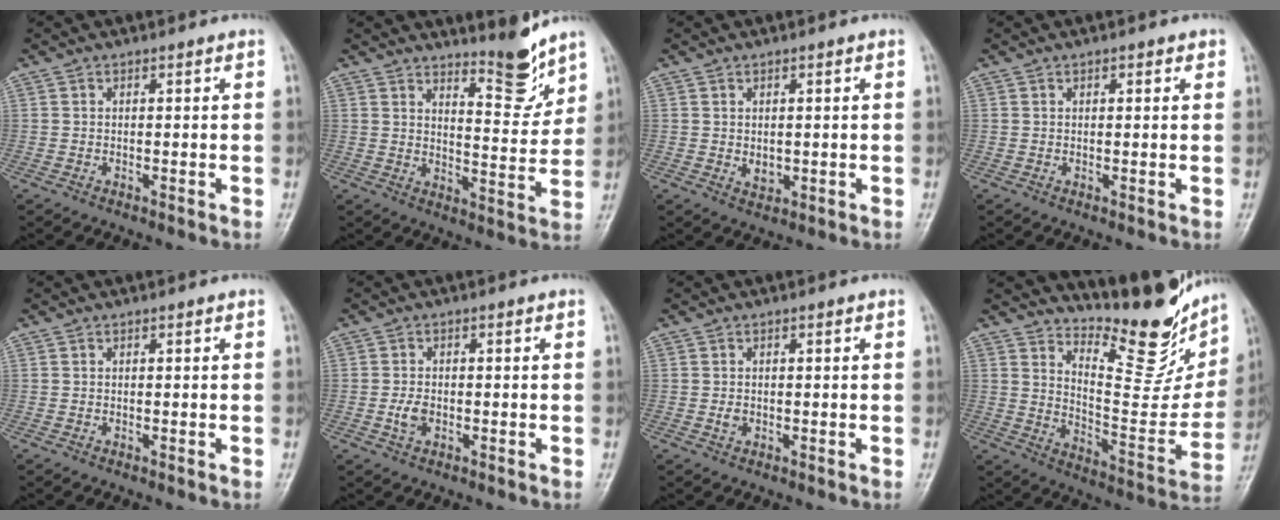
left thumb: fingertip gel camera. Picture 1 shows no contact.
{"total": 8.2, "force": [6.9, 1.7, 4.0], "torque": [-0.038, -0.069, 0.111]}
{"total": 2.2, "force": [0.1, 1.6, 1.5], "torque": [-0.018, -0.005, 0.007]}
{"total": 1.7, "force": [0.9, 0.8, 1.2], "torque": [-0.010, -0.001, 0.009]}
{"total": 0.0}
{"total": 2.8, "force": [-0.8, 1.8, 2.0], "torque": [-0.037, 0.005, -0.016]}
{"total": 1.3, "force": [-0.1, 1.0, 0.8], "torque": [-0.011, 0.000, -0.003]}
{"total": 18.8, "force": [15.5, 5.8, 8.9], "torque": [-0.076, -0.128, 0.229]}